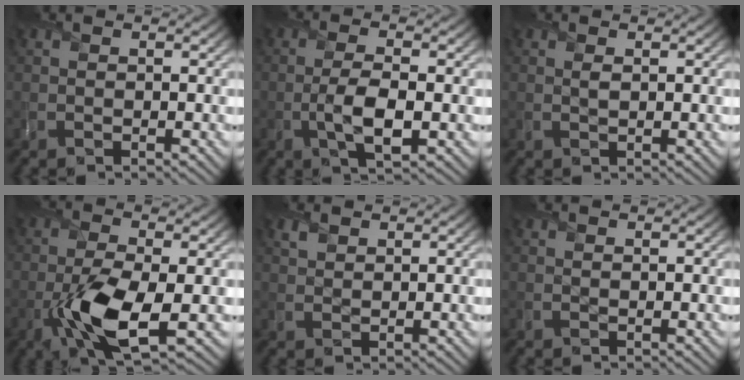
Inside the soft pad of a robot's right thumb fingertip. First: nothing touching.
{"total": 4.9, "force": [-1.4, 1.7, 4.3], "torque": [-0.093, -0.004, -0.029]}
{"total": 0.7, "force": [0.4, 0.1, 0.6], "torque": [-0.013, 0.000, 0.006]}
{"total": 9.2, "force": [-3.0, 3.4, 8.0], "torque": [-0.165, -0.010, -0.060]}
{"total": 1.1, "force": [0.9, 0.6, 0.2], "torque": [-0.010, -0.002, 0.022]}
{"total": 0.0}